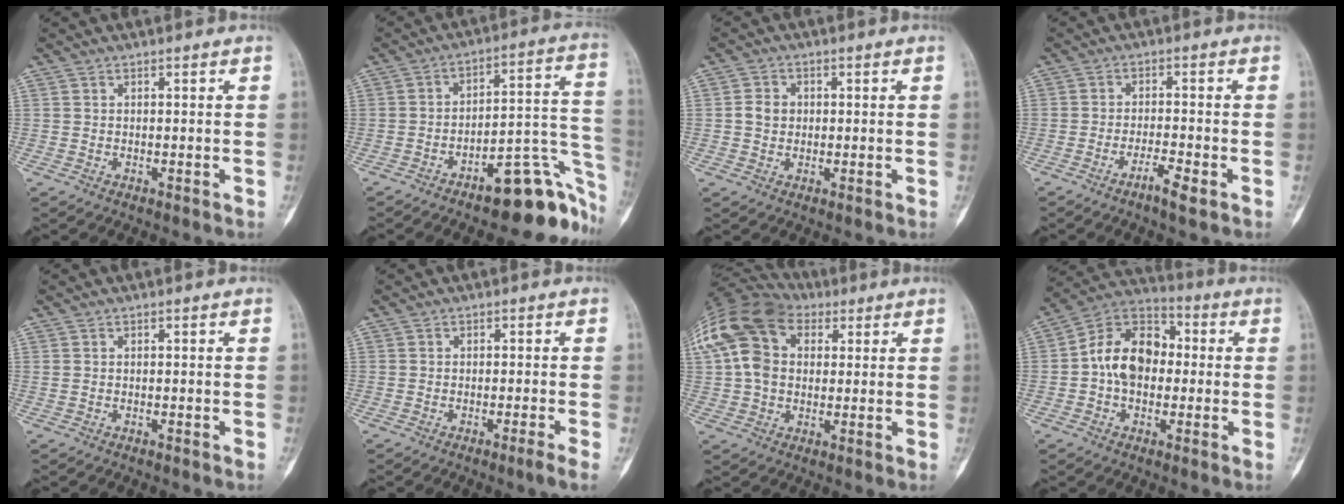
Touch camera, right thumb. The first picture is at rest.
{"total": 16.5, "force": [-10.2, 5.6, 11.8], "torque": [-0.068, 0.117, -0.140]}
{"total": 3.3, "force": [0.1, 2.9, 1.5], "torque": [-0.015, 0.006, -0.001]}
{"total": 3.9, "force": [-2.4, 0.4, 3.1], "torque": [-0.067, 0.014, -0.044]}
{"total": 0.0}
{"total": 2.0, "force": [-1.1, -0.7, 1.5], "torque": [-0.034, 0.001, -0.021]}
{"total": 16.6, "force": [5.1, 11.5, 10.8], "torque": [-0.216, 0.030, 0.086]}
{"total": 13.2, "force": [-0.2, 9.5, 9.1], "torque": [-0.125, 0.034, -0.018]}